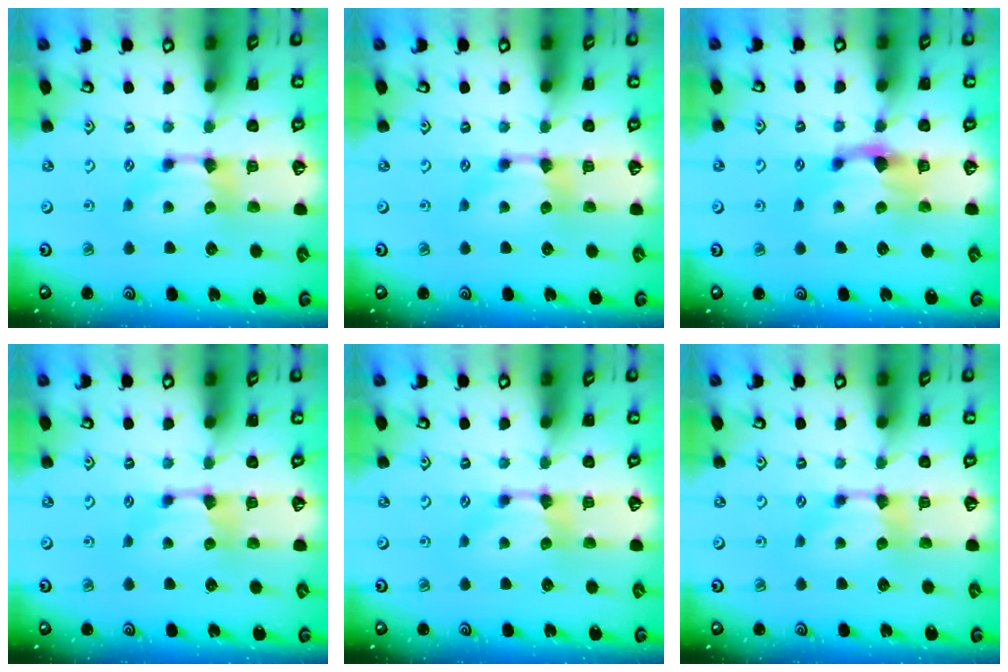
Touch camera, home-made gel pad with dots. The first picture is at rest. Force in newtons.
{"total": 0.0}
{"total": 1.7, "press": 1.2, "slide": 1.3}
{"total": 0.0}
{"total": 0.0}
{"total": 0.0}